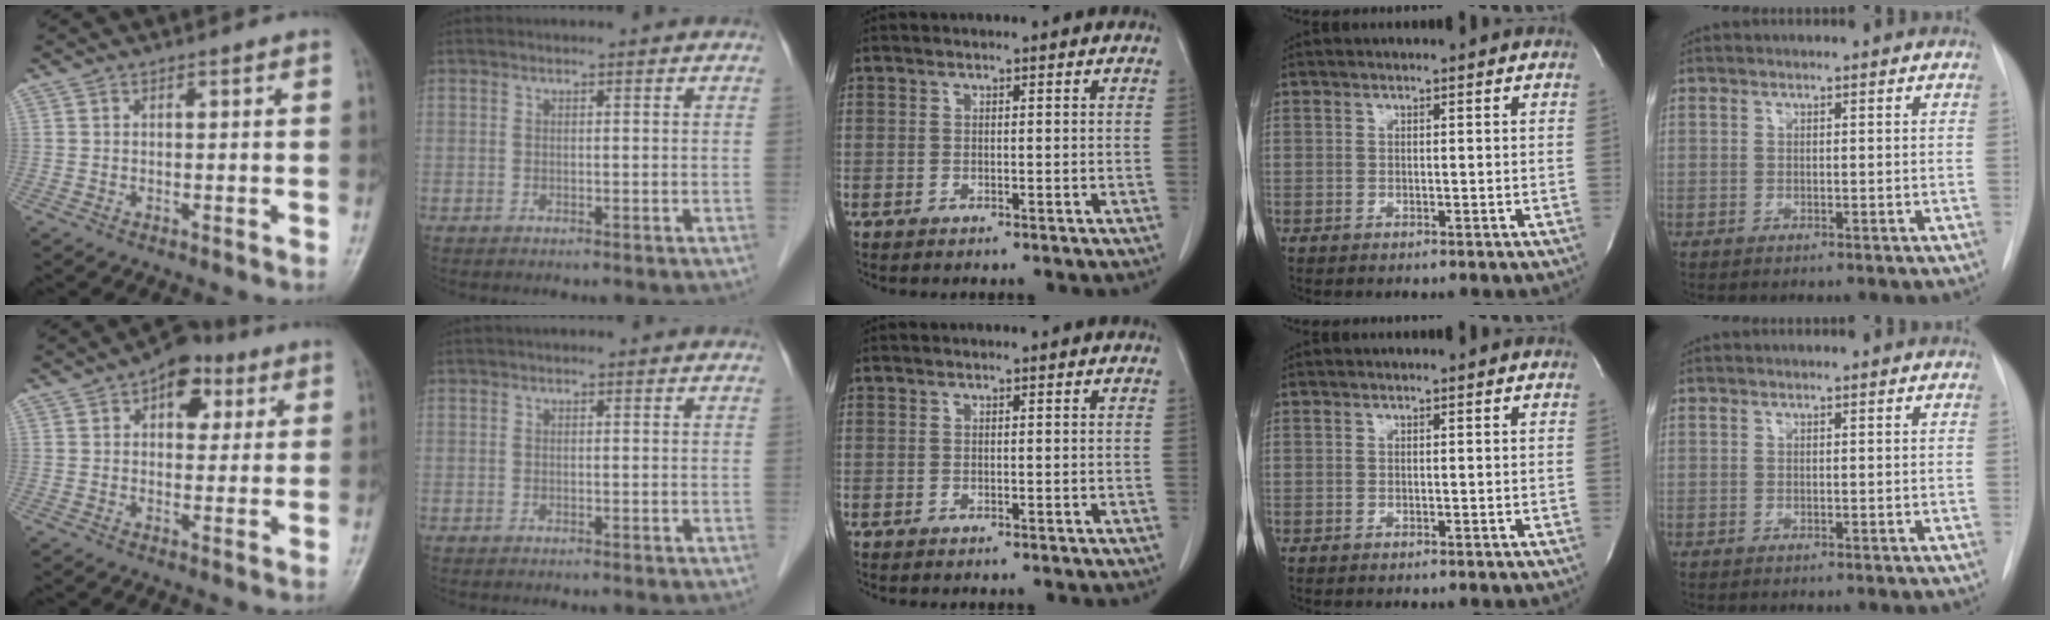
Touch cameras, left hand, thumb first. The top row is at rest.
{"thumb": {"total": 9.6, "force": [4.1, 5.9, 6.3], "torque": [-0.049, 0.001, 0.051]}}